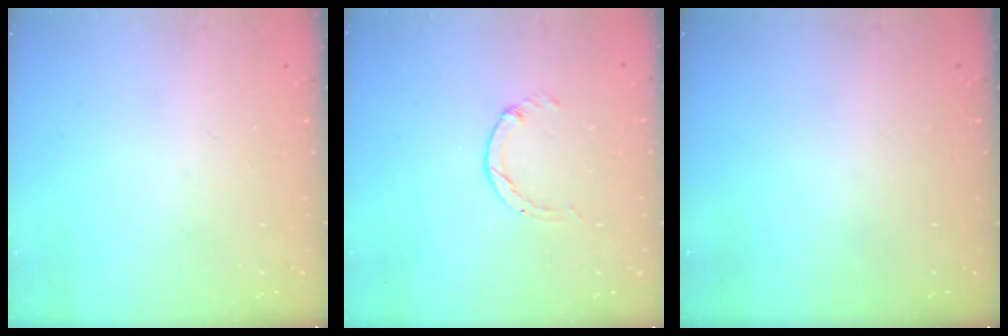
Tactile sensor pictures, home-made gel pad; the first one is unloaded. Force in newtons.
{"total": 0.0}
{"total": 0.0}